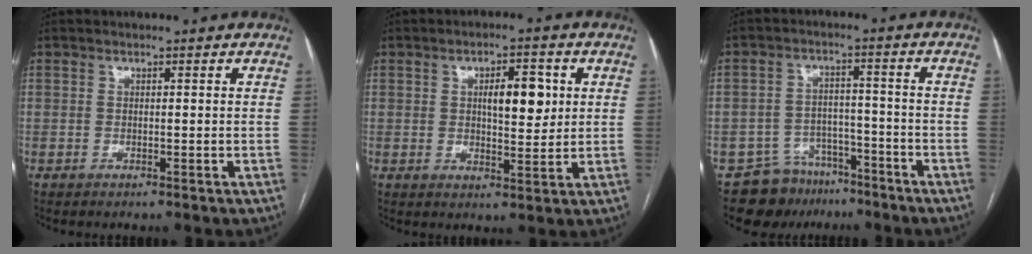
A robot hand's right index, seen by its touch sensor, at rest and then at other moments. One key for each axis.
{"total": 6.7, "fx": 1.6, "fy": 2.5, "fz": 6.1, "tx": -0.091, "ty": 0.005, "tz": 0.027}
{"total": 8.2, "fx": -6.6, "fy": 4.9, "fz": 0.2, "tx": 0.007, "ty": 0.031, "tz": -0.103}